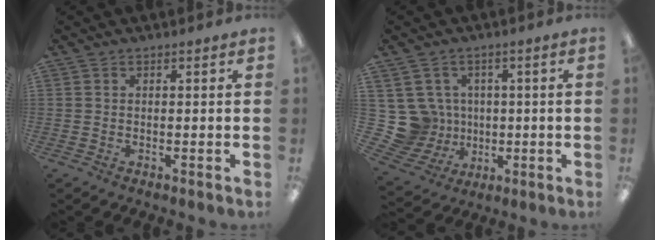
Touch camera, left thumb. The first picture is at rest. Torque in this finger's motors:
{"motor_torque": [-0.28, 0.30, 0.08, -0.37, 0.00]}